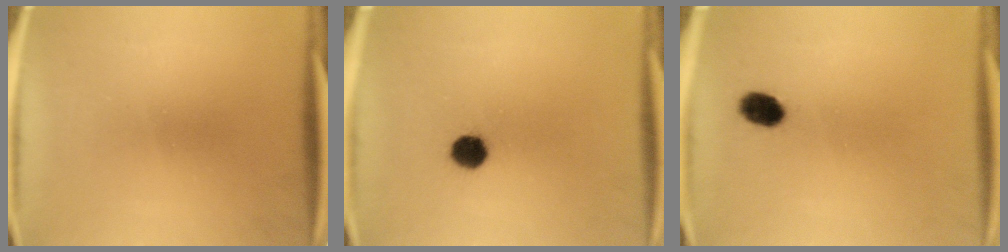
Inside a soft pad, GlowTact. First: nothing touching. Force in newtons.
{"total": 4.7}
{"total": 4.4}